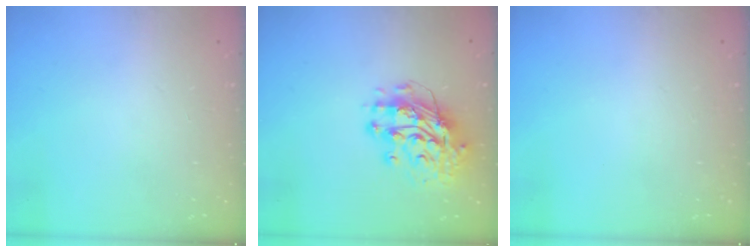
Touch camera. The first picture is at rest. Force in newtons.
{"total": 14.7, "press": 14.6, "slide": 1.2}
{"total": 0.0}